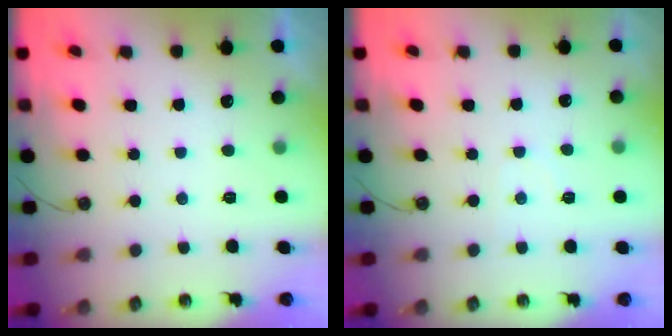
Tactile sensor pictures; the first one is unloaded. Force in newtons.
{"total": 3.7, "press": 3.7, "slide": 0.5}